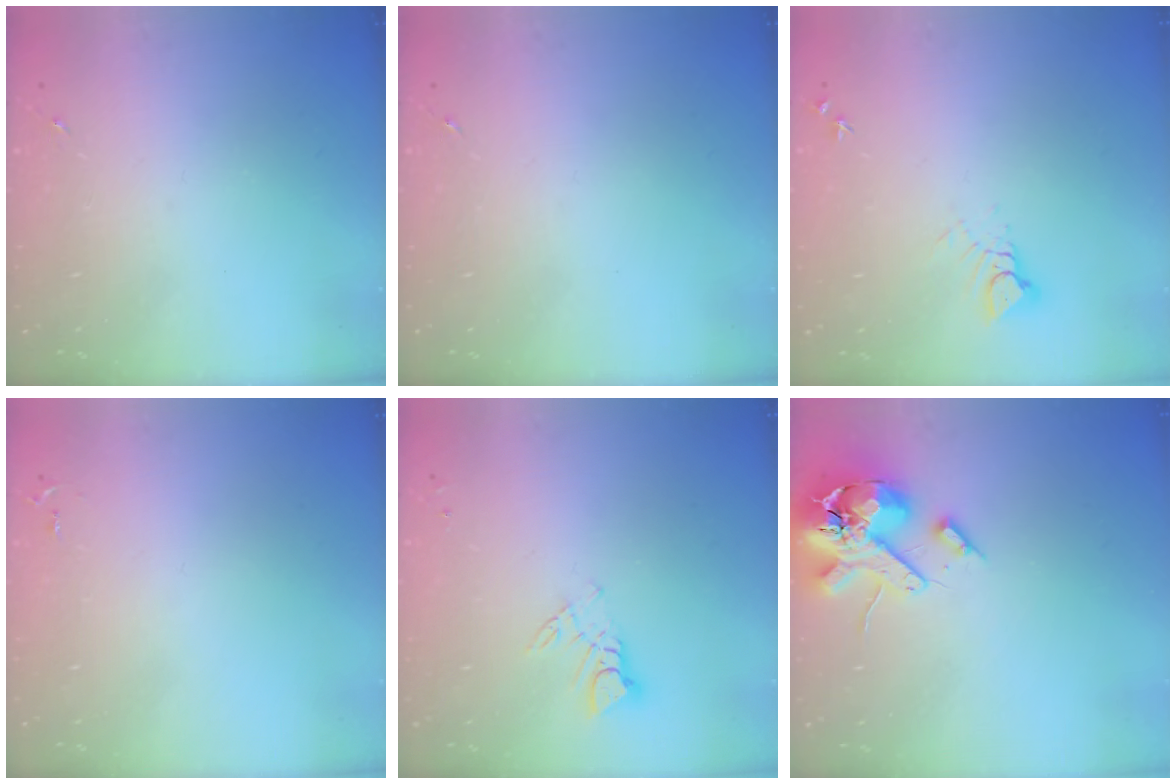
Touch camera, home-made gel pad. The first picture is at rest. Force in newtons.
{"total": 0.0}
{"total": 3.9, "press": 3.9, "slide": 0.3}
{"total": 2.8, "press": 2.8, "slide": 0.4}
{"total": 5.6, "press": 5.6, "slide": 0.5}
{"total": 17.4, "press": 17.2, "slide": 2.9}